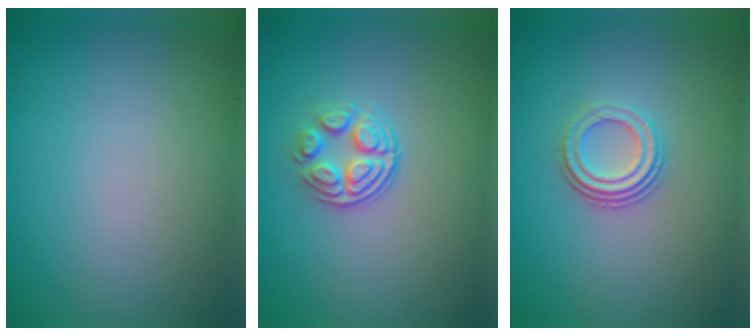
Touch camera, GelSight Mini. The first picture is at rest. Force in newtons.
{"total": 3.1, "press": 2.6, "slide": 1.8}
{"total": 2.9, "press": 2.2, "slide": 2.0}